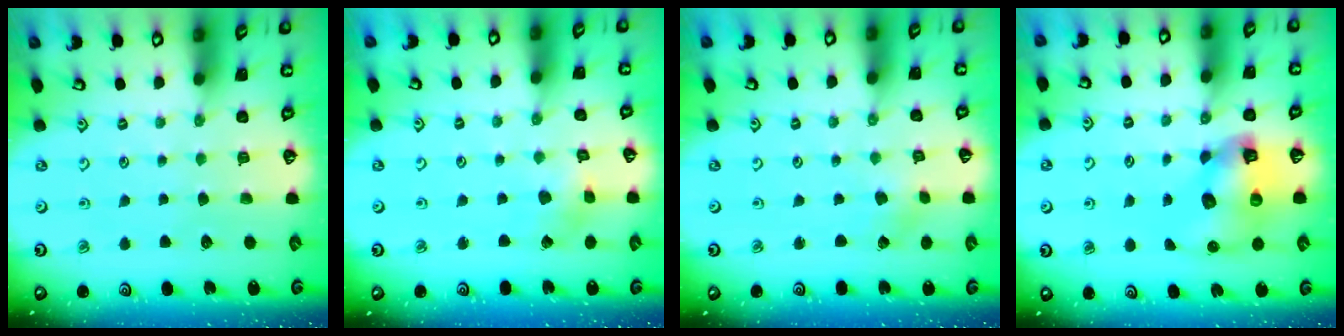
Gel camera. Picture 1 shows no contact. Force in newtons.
{"total": 2.9, "press": 2.9, "slide": 0.3}
{"total": 0.5, "press": 0.5, "slide": 0.1}
{"total": 11.0, "press": 10.9, "slide": 1.8}